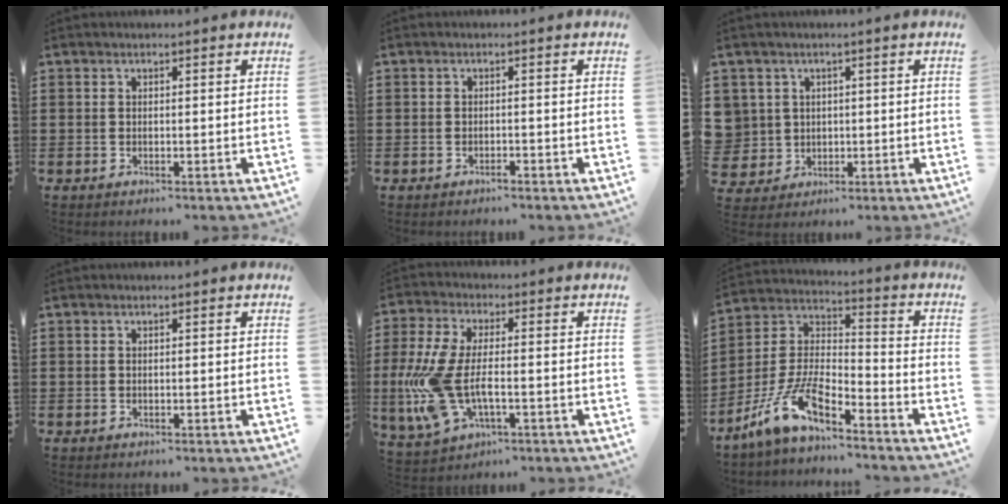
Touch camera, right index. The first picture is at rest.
{"total": 0.7, "force": [-0.7, 0.1, 0.3], "torque": [-0.009, -0.003, -0.013]}
{"total": 4.1, "force": [0.9, 4.0, 0.0], "torque": [-0.029, 0.012, 0.013]}
{"total": 0.0}
{"total": 9.6, "force": [-1.8, 4.7, 8.2], "torque": [-0.221, -0.020, -0.041]}
{"total": 9.5, "force": [-7.3, 2.4, 5.5], "torque": [-0.133, -0.009, -0.151]}